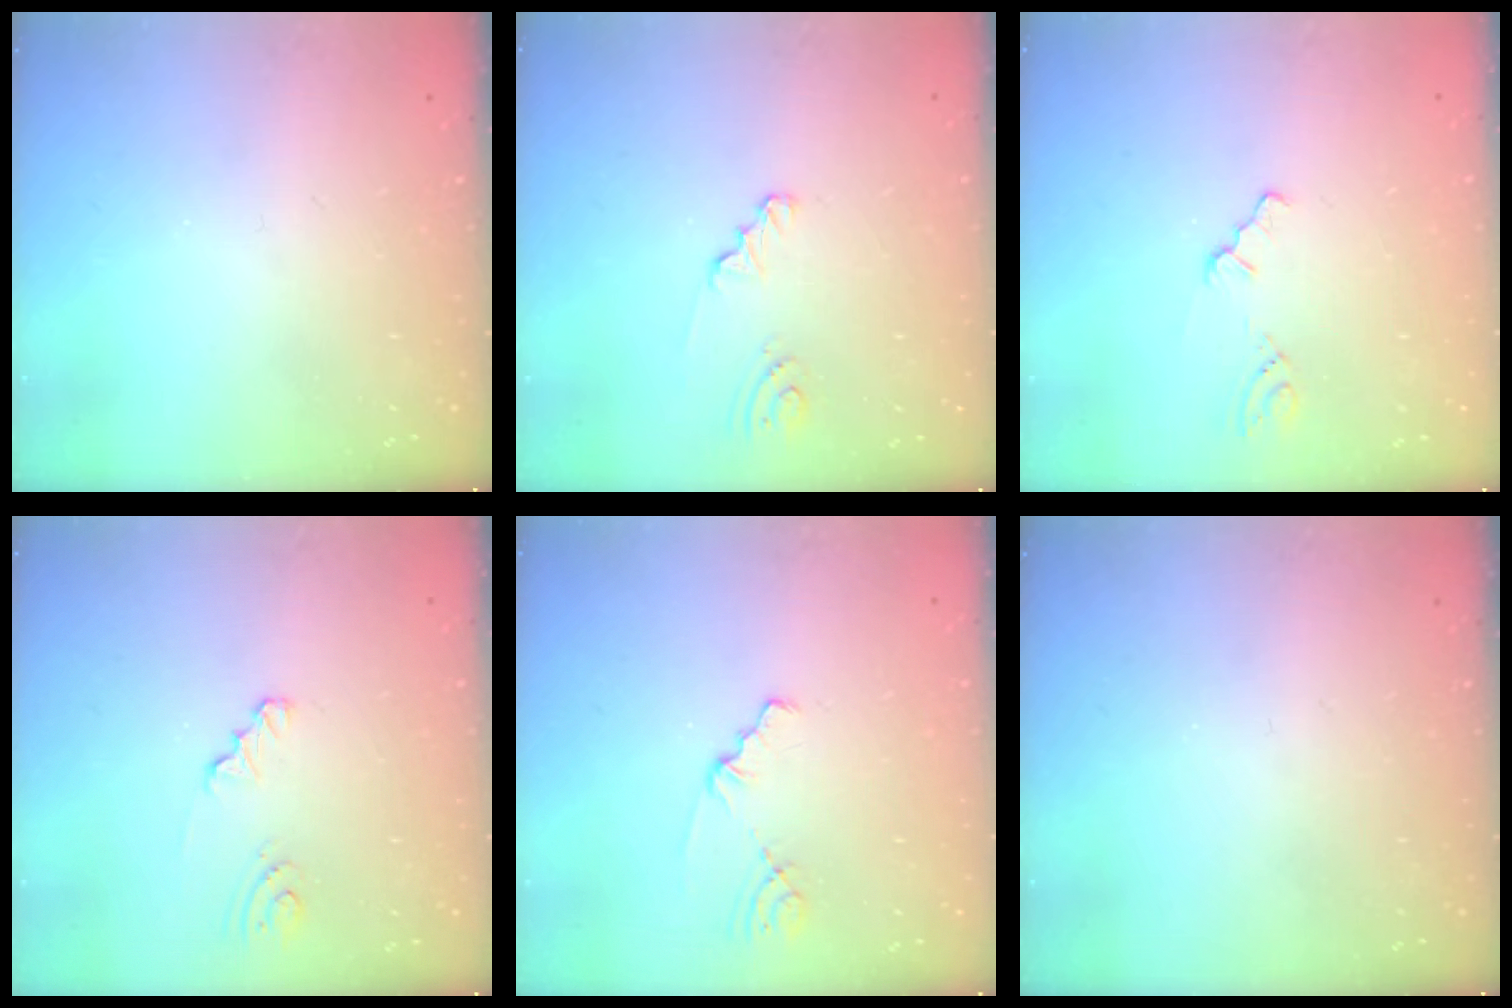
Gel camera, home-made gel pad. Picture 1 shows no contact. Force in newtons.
{"total": 1.9, "press": 1.9, "slide": 0.3}
{"total": 0.7, "press": 0.6, "slide": 0.2}
{"total": 2.4, "press": 2.4, "slide": 0.3}
{"total": 0.9, "press": 0.9, "slide": 0.2}
{"total": 0.0}